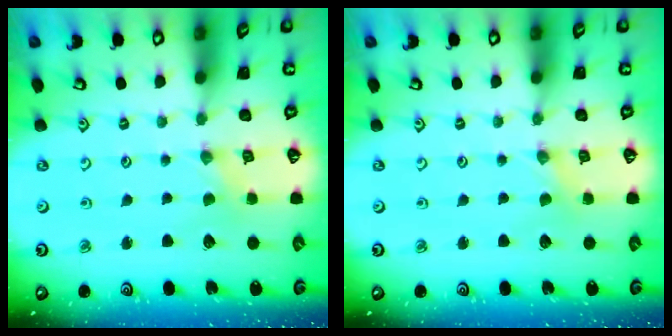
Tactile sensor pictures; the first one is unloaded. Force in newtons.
{"total": 0.0}